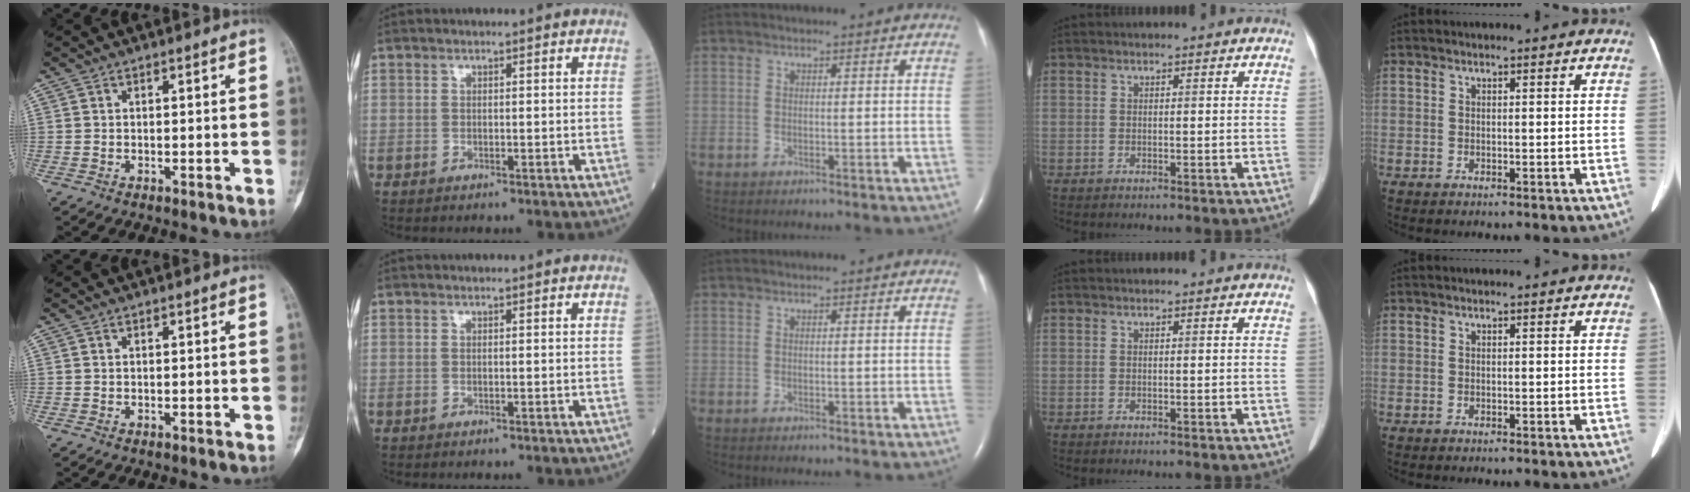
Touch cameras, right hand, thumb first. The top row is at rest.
{}